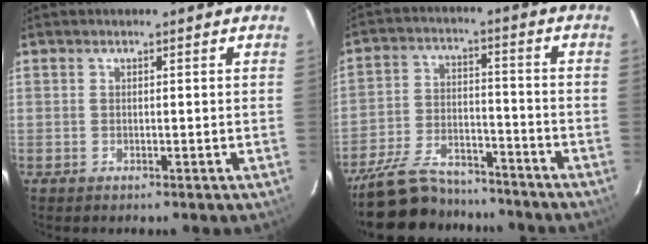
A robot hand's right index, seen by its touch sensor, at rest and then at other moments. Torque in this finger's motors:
{"motor_torque": [1.13, -1.00, 0.46, 0.10]}